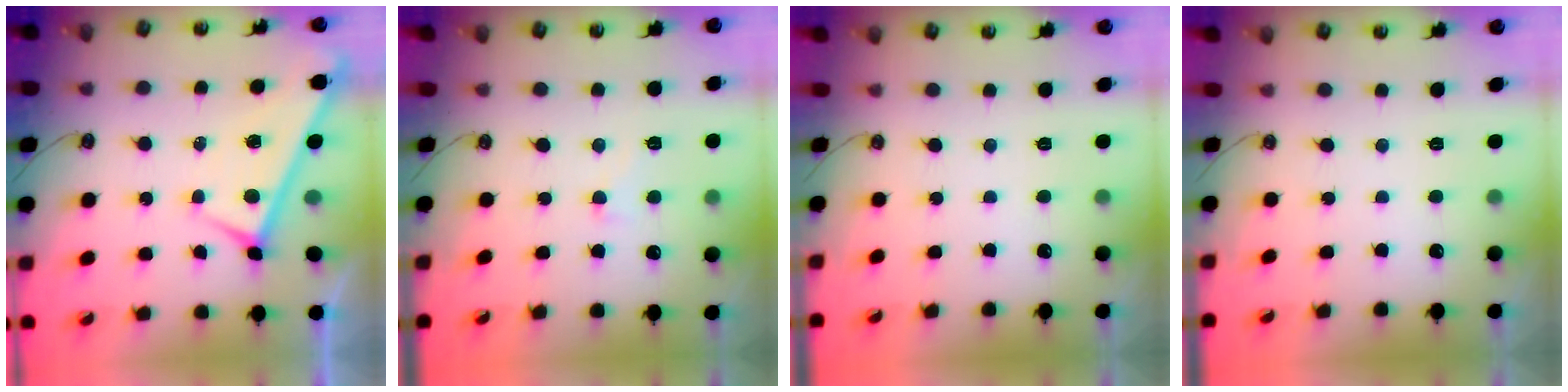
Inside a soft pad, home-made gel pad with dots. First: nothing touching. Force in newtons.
{"total": 2.8, "press": 2.6, "slide": 1.2}
{"total": 0.0}
{"total": 0.0}